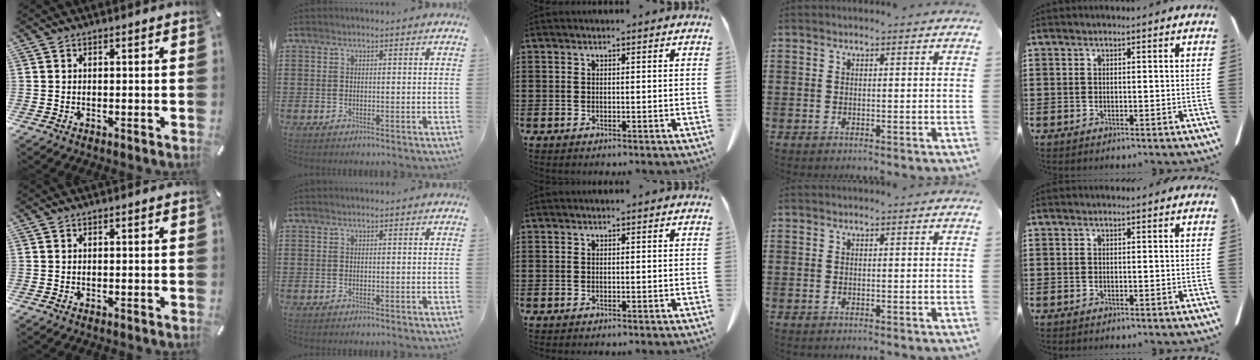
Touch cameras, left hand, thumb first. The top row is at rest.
{}